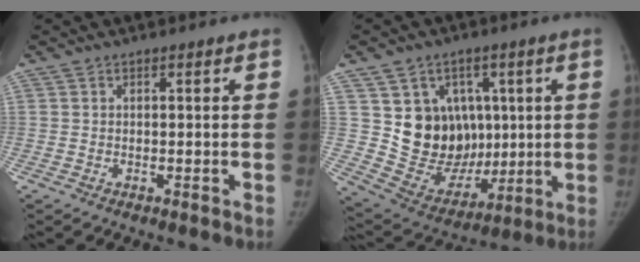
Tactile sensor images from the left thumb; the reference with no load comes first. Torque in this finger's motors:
{"motor_torque": [0.19, 0.19, 0.50, -0.13, 0.05]}